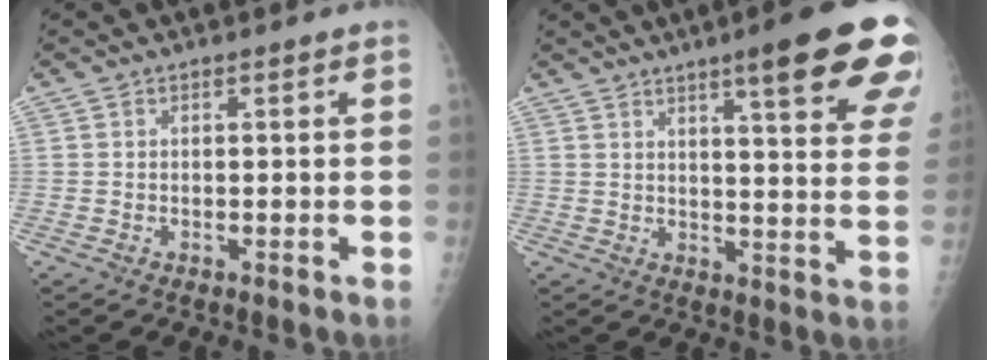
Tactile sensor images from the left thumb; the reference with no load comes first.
{"total": 19.7, "force": [12.4, 2.9, 15.1], "torque": [-0.174, -0.046, 0.148]}